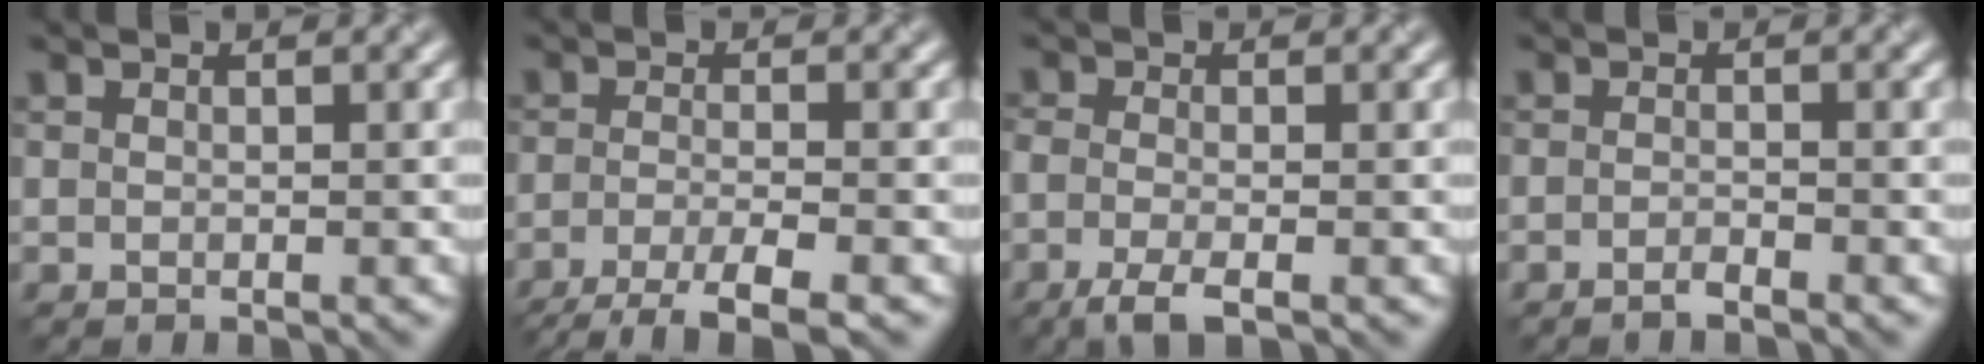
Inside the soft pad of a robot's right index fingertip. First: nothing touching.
{"total": 5.2, "force": [-3.5, 1.1, 3.8], "torque": [-0.059, -0.006, -0.068]}
{"total": 2.9, "force": [-1.7, 1.0, 2.2], "torque": [-0.051, -0.005, -0.043]}
{"total": 1.0, "force": [-0.8, 0.1, 0.5], "torque": [-0.009, 0.002, -0.016]}